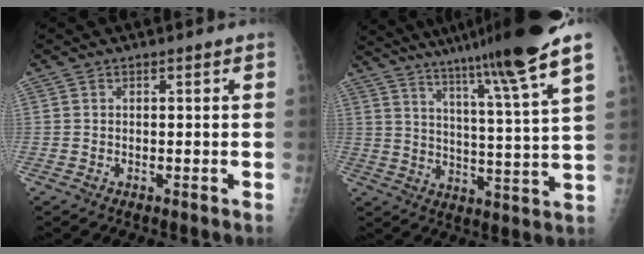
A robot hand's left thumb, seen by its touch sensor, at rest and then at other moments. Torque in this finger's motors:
{"motor_torque": [3.31, 0.56, 1.65, -1.12, 0.35]}